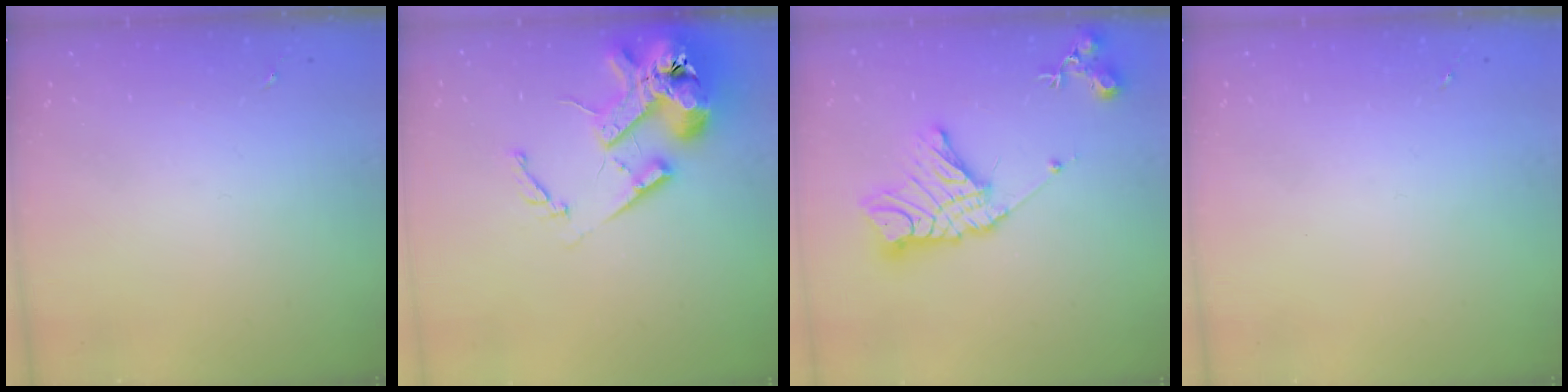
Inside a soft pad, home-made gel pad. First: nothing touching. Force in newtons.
{"total": 17.7, "press": 17.6, "slide": 2.4}
{"total": 17.0, "press": 16.9, "slide": 1.3}
{"total": 0.0}